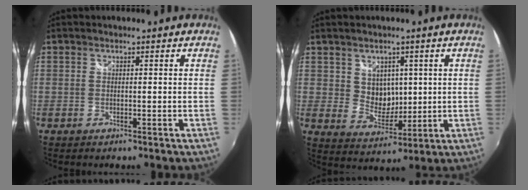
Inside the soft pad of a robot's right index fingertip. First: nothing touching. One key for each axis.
{"total": 6.2, "fx": 2.0, "fy": 5.2, "fz": 2.7, "tx": -0.042, "ty": -0.002, "tz": 0.045}